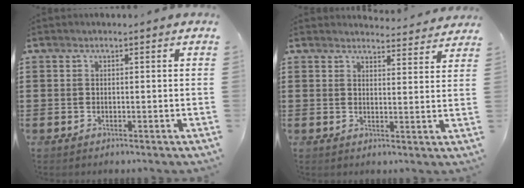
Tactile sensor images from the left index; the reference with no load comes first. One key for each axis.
{"total": 3.2, "fx": 3.2, "fy": 0.4, "fz": 0.1, "tx": -0.007, "ty": -0.021, "tz": 0.057}